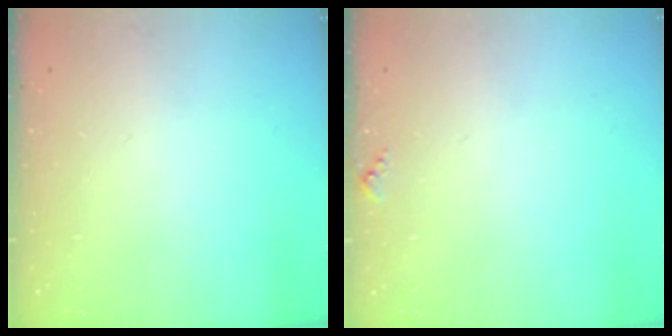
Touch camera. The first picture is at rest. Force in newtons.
{"total": 4.7, "press": 4.5, "slide": 1.2}